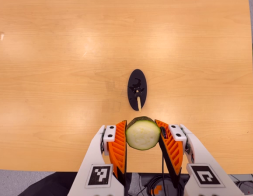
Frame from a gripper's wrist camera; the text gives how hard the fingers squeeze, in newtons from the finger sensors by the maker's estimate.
{"total": 8.9, "left": 8.0, "right": 9.8}